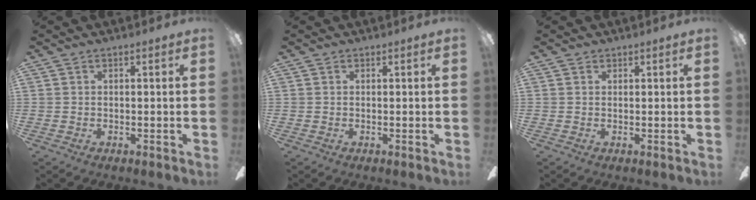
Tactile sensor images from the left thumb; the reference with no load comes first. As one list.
[{"total": 0.0}, {"total": 0.6, "force": [0.5, 0.3, 0.0], "torque": [-0.001, 0.002, 0.008]}]